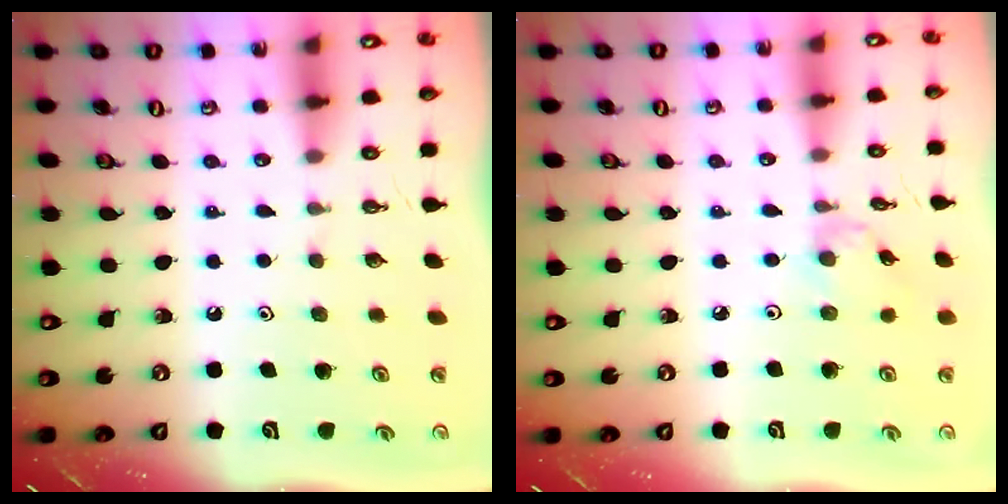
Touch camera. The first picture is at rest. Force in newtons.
{"total": 2.6, "press": 2.5, "slide": 0.5}